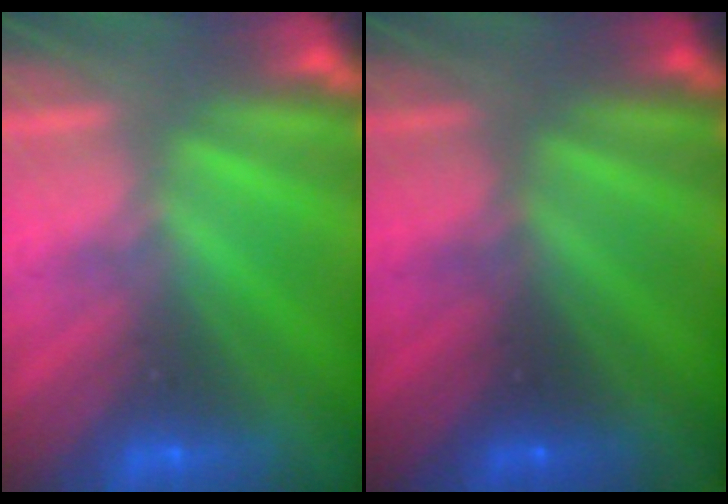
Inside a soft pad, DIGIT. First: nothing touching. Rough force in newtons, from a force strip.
{"total": 2.0}